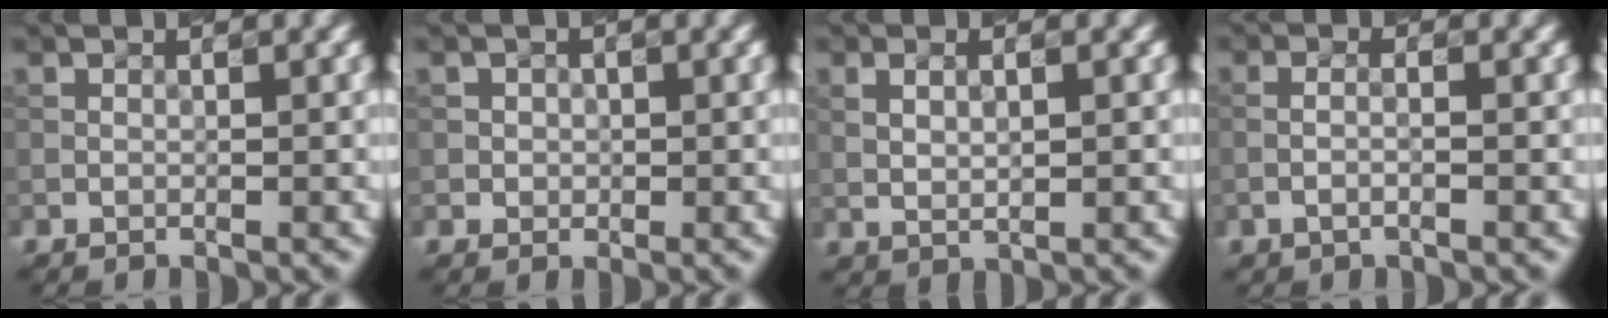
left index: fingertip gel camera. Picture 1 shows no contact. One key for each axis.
{"total": 1.2, "fx": 0.2, "fy": 1.1, "fz": 0.2, "tx": 0.011, "ty": 0.000, "tz": -0.003}
{"total": 1.8, "fx": 0.5, "fy": 0.8, "fz": 1.6, "tx": -0.038, "ty": 0.000, "tz": 0.013}
{"total": 1.2, "fx": -0.6, "fy": 0.2, "fz": 1.0, "tx": -0.022, "ty": 0.004, "tz": -0.014}